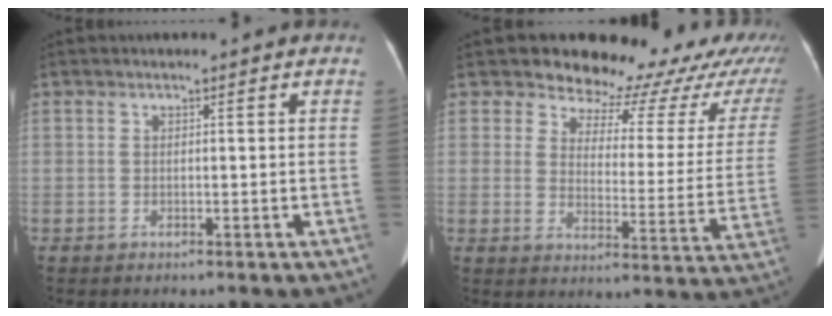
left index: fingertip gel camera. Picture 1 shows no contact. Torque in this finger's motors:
{"motor_torque": [2.14, 0.00, 0.22, -0.01]}